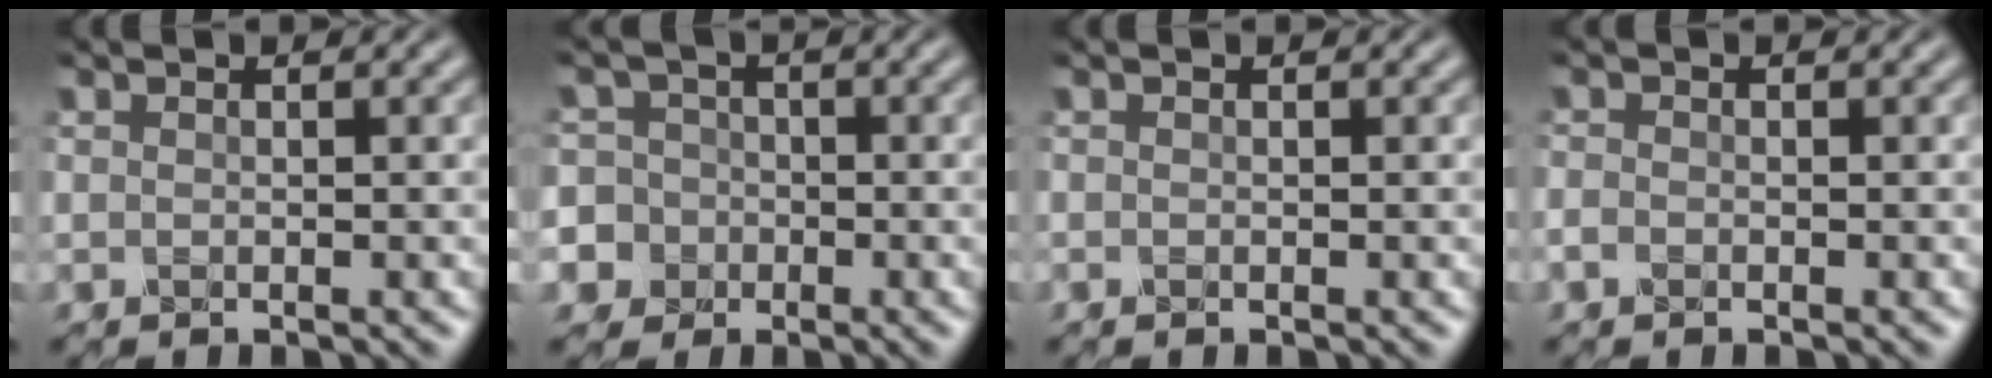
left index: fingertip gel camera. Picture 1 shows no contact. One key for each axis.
{"total": 9.0, "fx": -3.1, "fy": 8.2, "fz": 1.9, "tx": -0.059, "ty": 0.001, "tz": -0.093}
{"total": 0.0}
{"total": 0.9, "fx": -0.5, "fy": 0.5, "fz": 0.5, "tx": -0.009, "ty": -0.001, "tz": -0.013}